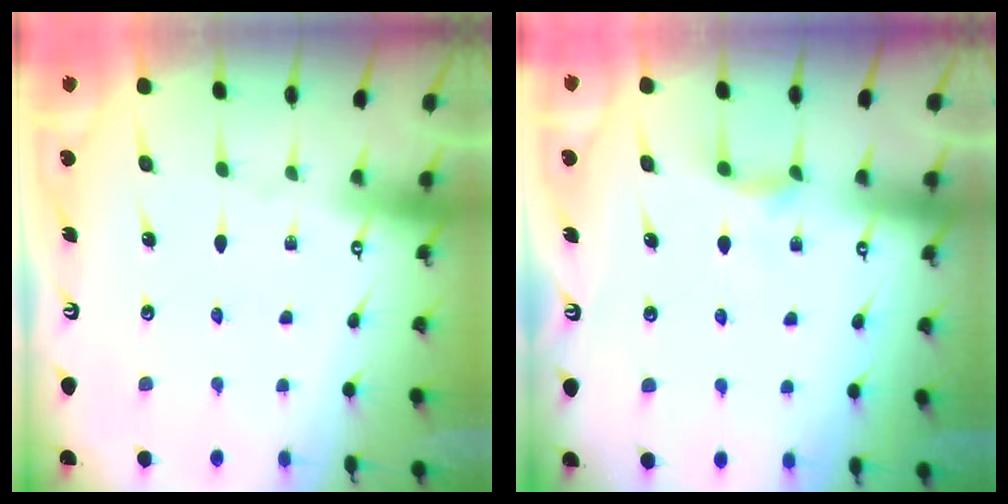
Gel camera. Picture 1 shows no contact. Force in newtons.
{"total": 2.3, "press": 2.3, "slide": 0.4}